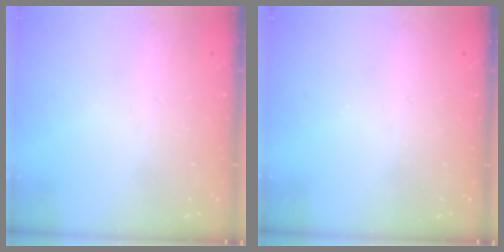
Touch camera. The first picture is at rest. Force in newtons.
{"total": 0.0}